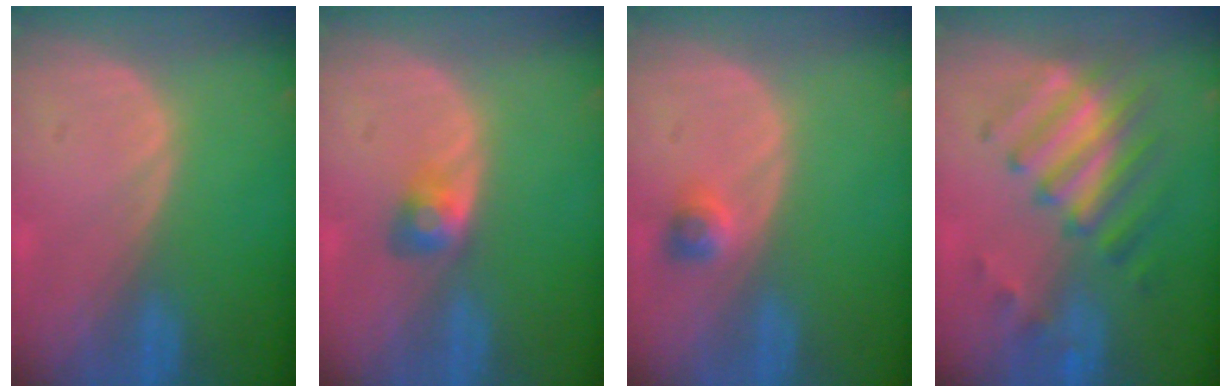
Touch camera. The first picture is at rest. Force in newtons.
{"total": 2.7, "press": 2.5, "slide": 1.1}
{"total": 2.3, "press": 2.0, "slide": 1.1}
{"total": 8.0, "press": 7.7, "slide": 2.2}